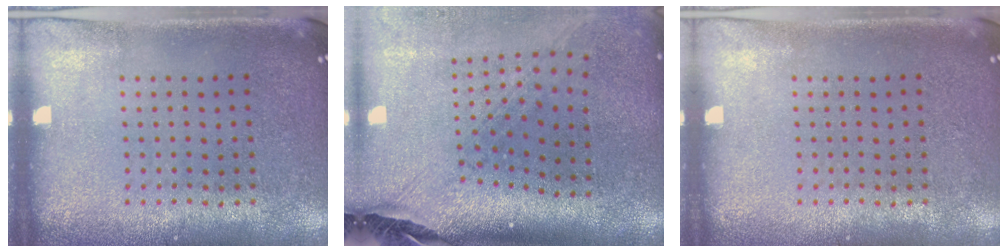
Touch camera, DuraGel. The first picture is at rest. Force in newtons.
{"total": 2.7, "press": 2.0, "slide": 1.8}
{"total": 0.0}